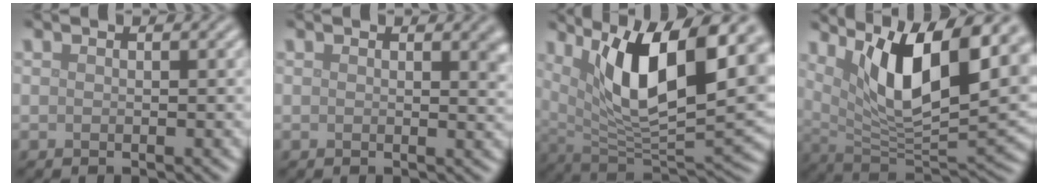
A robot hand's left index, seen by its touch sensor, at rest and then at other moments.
{"total": 1.4, "force": [0.7, 0.4, 1.1], "torque": [-0.006, -0.002, 0.011]}
{"total": 13.0, "force": [4.8, 4.6, 11.2], "torque": [-0.174, -0.005, 0.085]}
{"total": 12.2, "force": [5.4, 3.9, 10.3], "torque": [-0.161, -0.006, 0.097]}